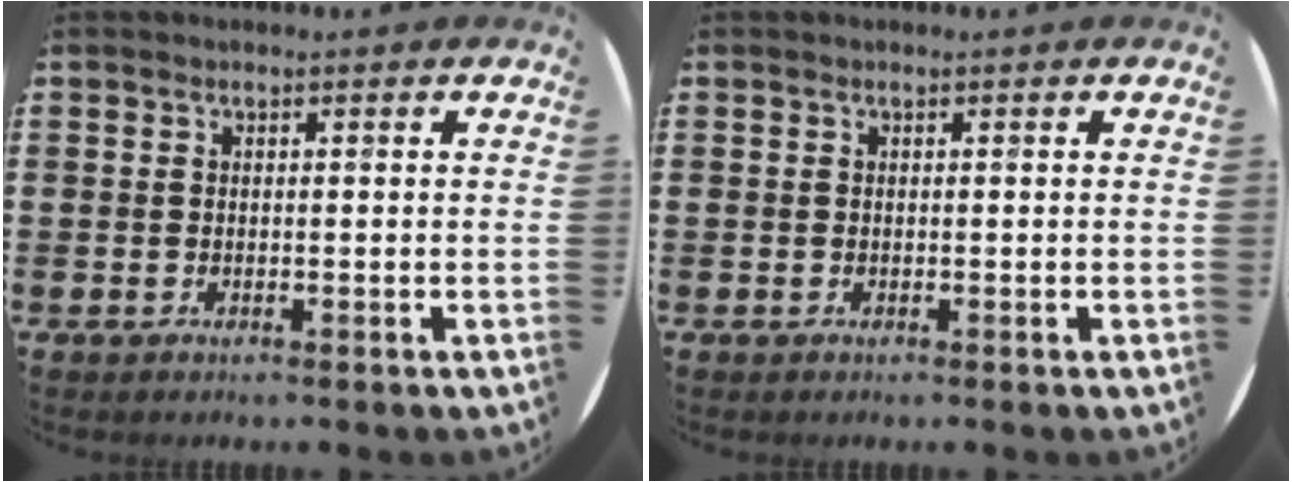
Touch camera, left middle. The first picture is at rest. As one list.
[{"total": 0.0}]